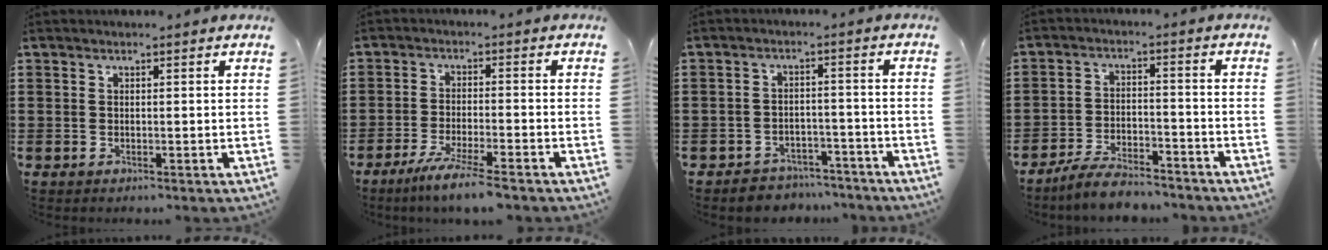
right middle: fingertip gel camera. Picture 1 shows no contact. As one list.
[{"total": 5.2, "force": [-4.3, -0.3, 2.9], "torque": [-0.057, -0.017, -0.079]}, {"total": 3.7, "force": [-3.6, 0.9, -0.2], "torque": [-0.004, 0.003, -0.077]}, {"total": 5.6, "force": [-5.3, 0.9, 1.8], "torque": [-0.035, 0.006, -0.102]}]